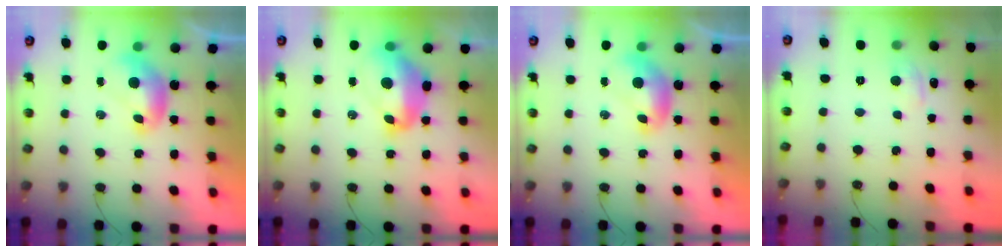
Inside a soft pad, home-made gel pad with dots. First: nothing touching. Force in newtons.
{"total": 7.7, "press": 7.6, "slide": 1.1}
{"total": 0.0}
{"total": 0.9, "press": 0.3, "slide": 0.8}